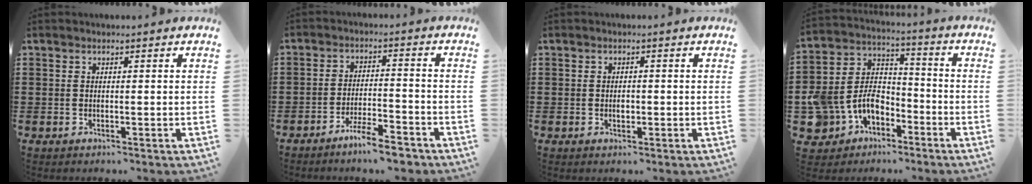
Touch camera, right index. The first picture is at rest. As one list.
[{"total": 5.8, "force": [-5.0, 0.4, 2.9], "torque": [-0.061, -0.004, -0.095]}, {"total": 1.4, "force": [-0.2, 0.7, 1.1], "torque": [-0.022, 0.000, -0.003]}, {"total": 8.4, "force": [-4.4, 6.4, 3.1], "torque": [-0.111, 0.010, -0.090]}]